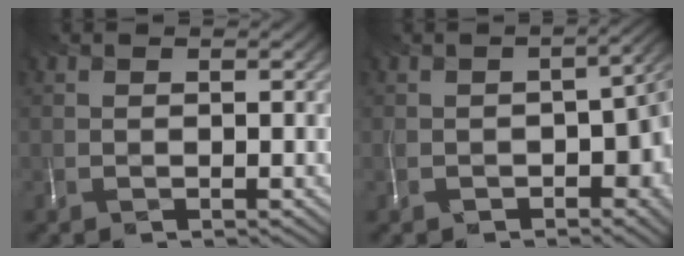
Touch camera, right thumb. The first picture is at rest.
{"total": 7.6, "force": [-2.5, 4.5, 5.6], "torque": [-0.075, -0.026, -0.037]}